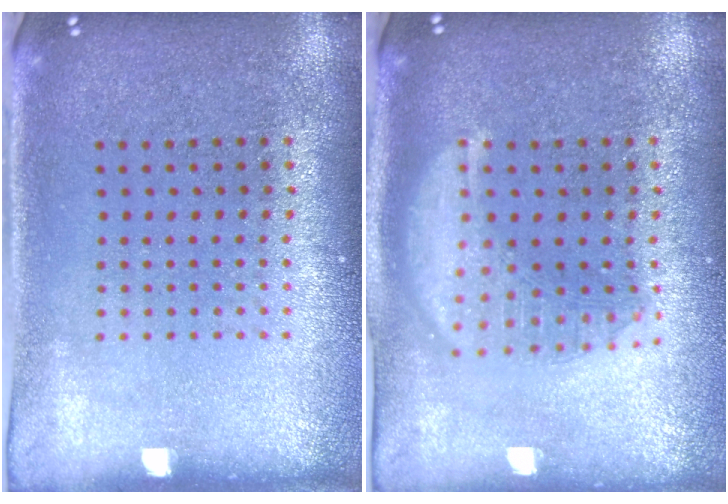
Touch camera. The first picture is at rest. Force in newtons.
{"total": 2.9, "press": 2.9, "slide": 0.3}